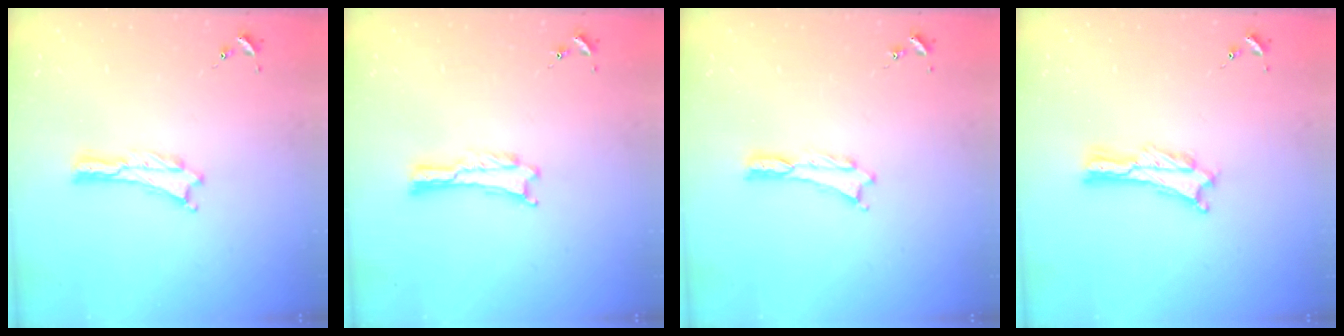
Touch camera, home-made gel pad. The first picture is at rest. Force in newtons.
{"total": 0.0}
{"total": 0.0}
{"total": 0.9, "press": 0.9, "slide": 0.2}